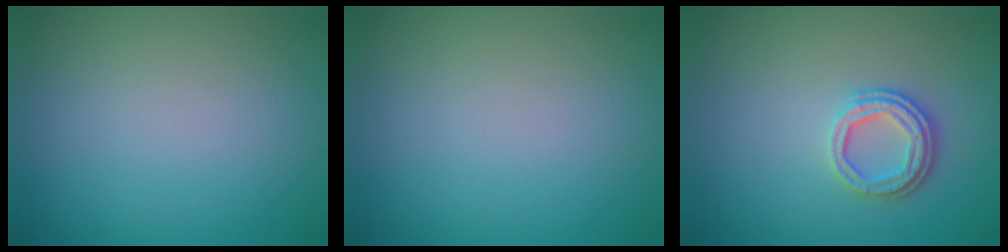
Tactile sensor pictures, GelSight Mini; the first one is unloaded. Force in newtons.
{"total": 0.0}
{"total": 3.2, "press": 2.5, "slide": 2.0}